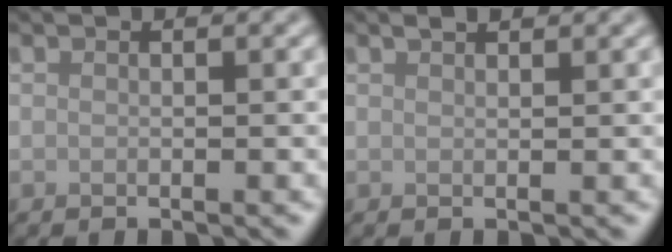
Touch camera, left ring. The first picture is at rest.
{"total": 0.8, "force": [0.7, 0.2, 0.3], "torque": [-0.007, -0.002, 0.013]}